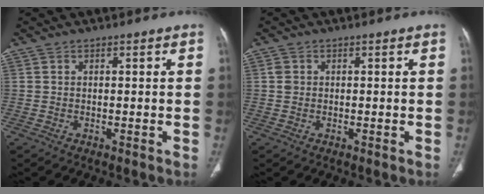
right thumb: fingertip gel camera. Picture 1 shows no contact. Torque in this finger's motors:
{"motor_torque": [0.39, 0.25, 0.14, 0.62, 0.00]}